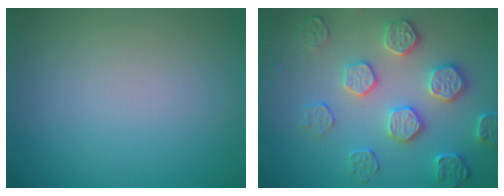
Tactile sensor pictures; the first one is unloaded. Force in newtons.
{"total": 4.5, "press": 4.2, "slide": 1.7}